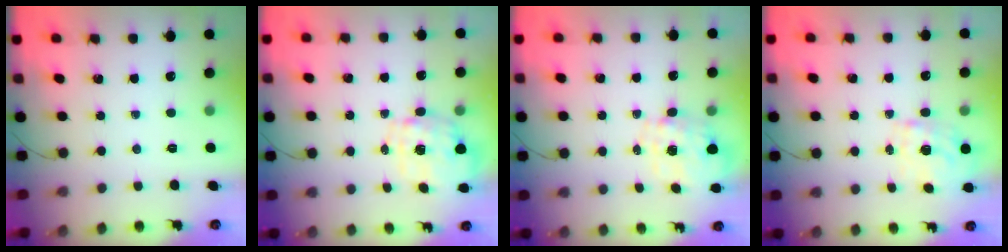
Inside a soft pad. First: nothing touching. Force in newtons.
{"total": 4.4, "press": 4.0, "slide": 1.7}
{"total": 1.3, "press": 1.2, "slide": 0.5}
{"total": 0.9, "press": 0.7, "slide": 0.6}